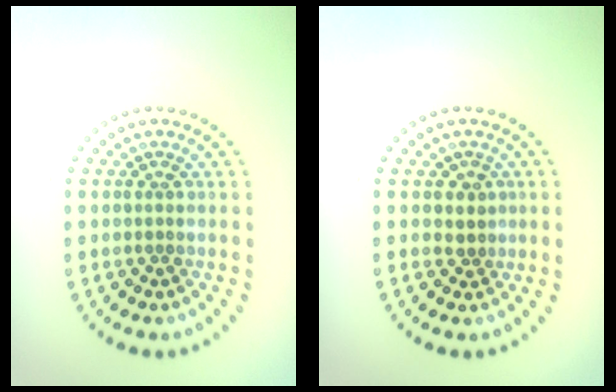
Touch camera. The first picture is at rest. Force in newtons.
{"total": 1.4, "press": 1.1, "slide": 0.9}